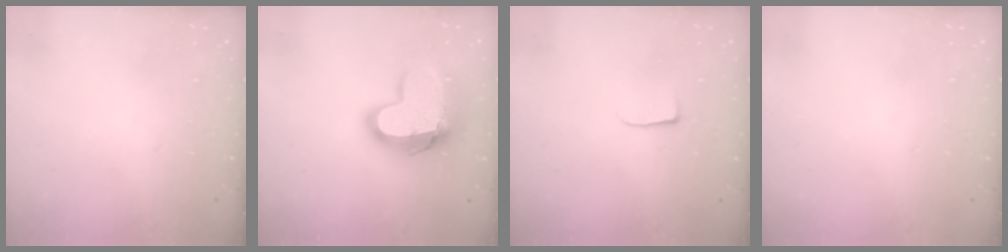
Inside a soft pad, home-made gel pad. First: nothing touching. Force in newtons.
{"total": 17.2, "press": 17.1, "slide": 1.5}
{"total": 3.8, "press": 3.8, "slide": 0.5}
{"total": 0.5, "press": 0.5, "slide": 0.1}